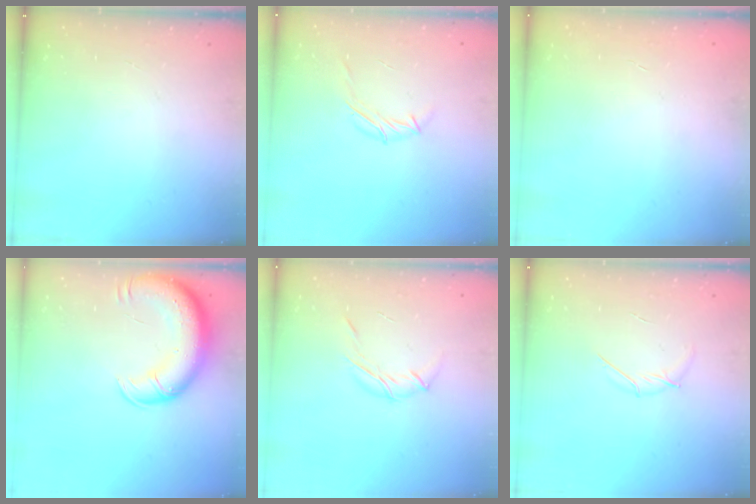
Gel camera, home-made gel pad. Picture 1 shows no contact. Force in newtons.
{"total": 5.7, "press": 5.6, "slide": 1.0}
{"total": 0.5, "press": 0.5, "slide": 0.1}
{"total": 15.7, "press": 15.3, "slide": 3.9}
{"total": 6.8, "press": 6.8, "slide": 0.9}
{"total": 5.0, "press": 4.9, "slide": 1.3}